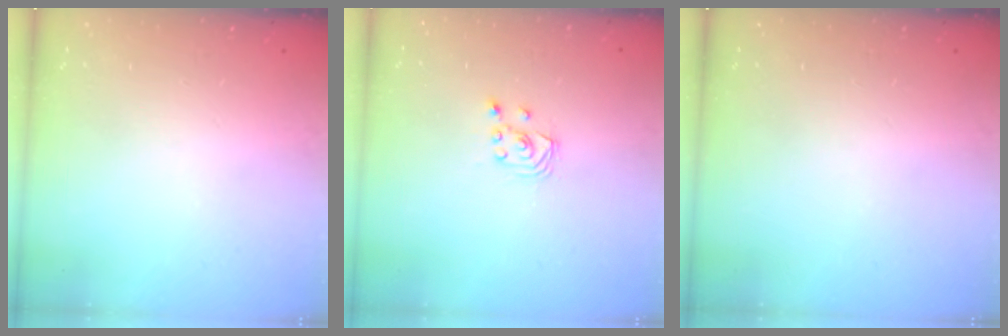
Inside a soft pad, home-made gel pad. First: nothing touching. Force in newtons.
{"total": 2.9, "press": 2.8, "slide": 0.3}
{"total": 0.0}